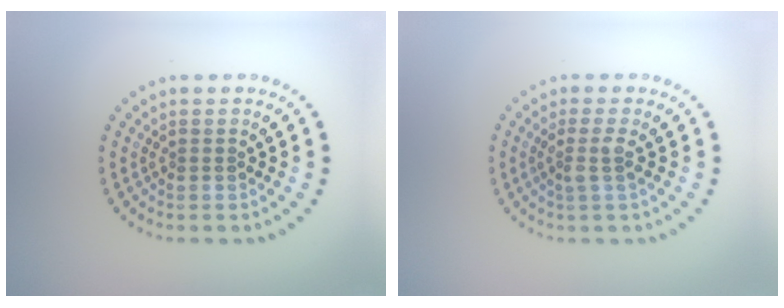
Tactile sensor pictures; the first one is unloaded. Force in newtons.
{"total": 1.8, "press": 1.3, "slide": 1.2}